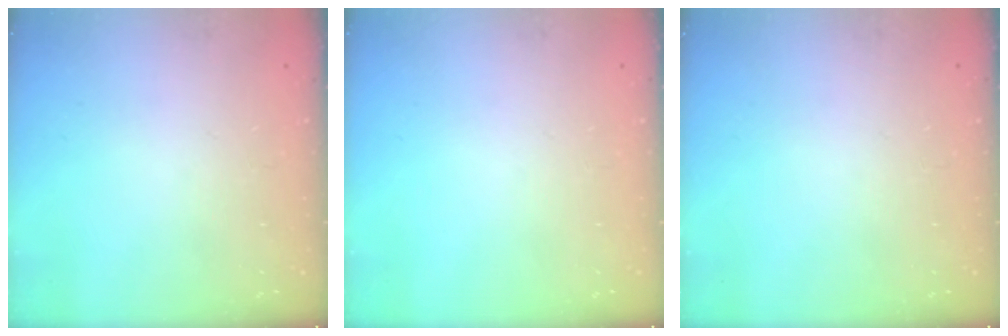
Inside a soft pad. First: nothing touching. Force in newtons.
{"total": 0.0}
{"total": 0.0}